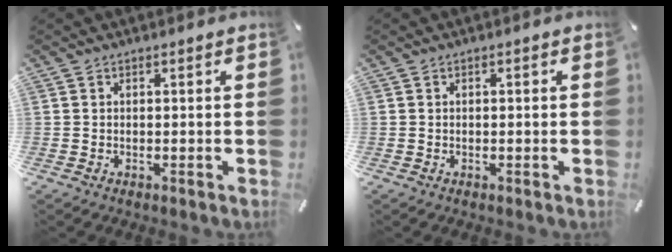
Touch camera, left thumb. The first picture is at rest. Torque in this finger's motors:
{"motor_torque": [-0.16, 0.13, 0.00, 0.00, -0.03]}